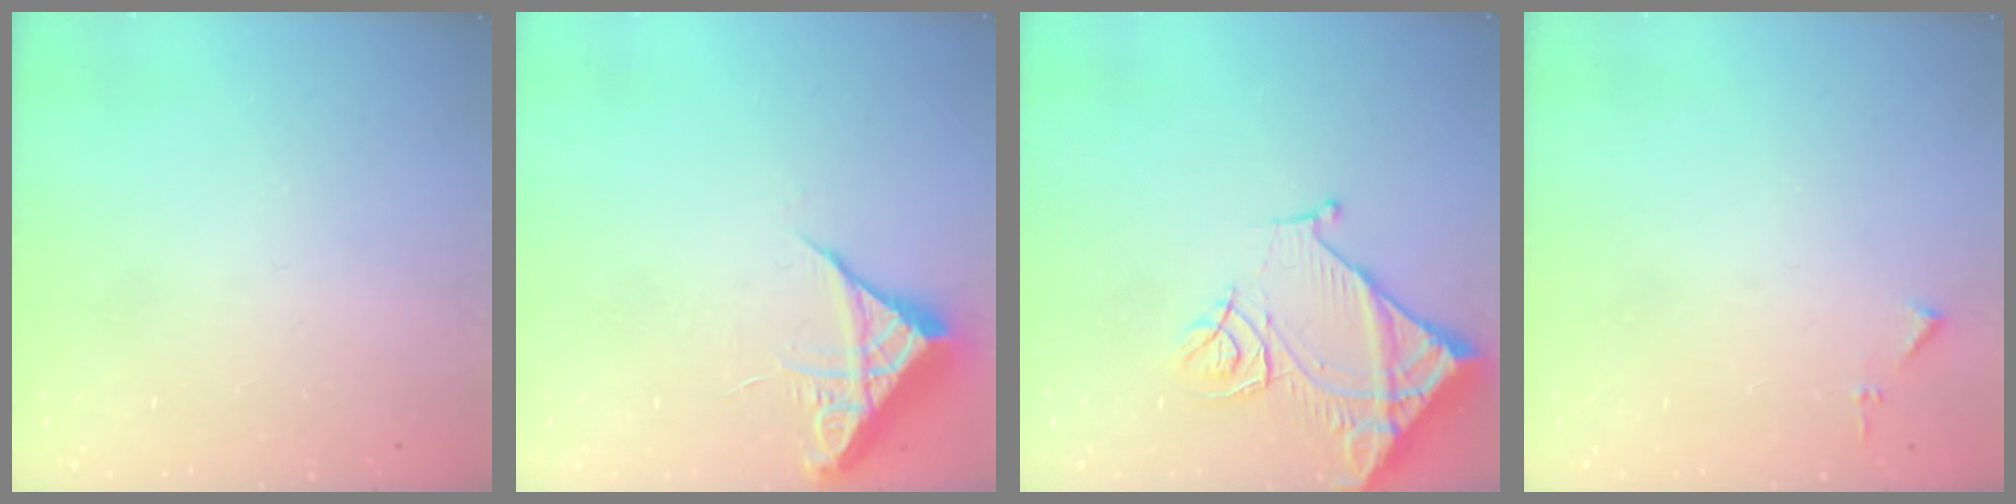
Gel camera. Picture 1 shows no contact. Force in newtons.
{"total": 6.7, "press": 6.7, "slide": 0.5}
{"total": 12.4, "press": 12.3, "slide": 1.6}
{"total": 4.4, "press": 4.4, "slide": 0.6}